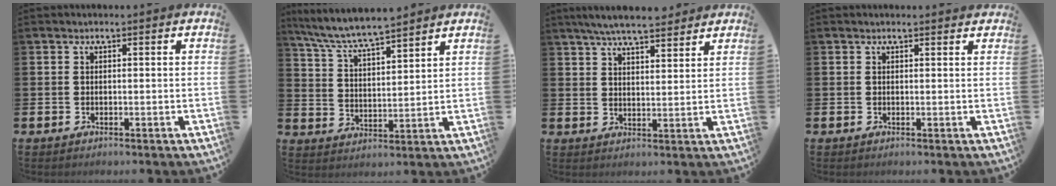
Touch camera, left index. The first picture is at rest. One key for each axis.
{"total": 6.7, "fx": 6.5, "fy": 0.3, "fz": 1.8, "tx": -0.066, "ty": -0.038, "tz": 0.114}
{"total": 6.2, "fx": 5.8, "fy": 0.8, "fz": 1.9, "tx": -0.043, "ty": -0.021, "tz": 0.104}
{"total": 0.5, "fx": 0.5, "fy": 0.0, "fz": 0.1, "tx": 0.007, "ty": -0.004, "tz": 0.007}